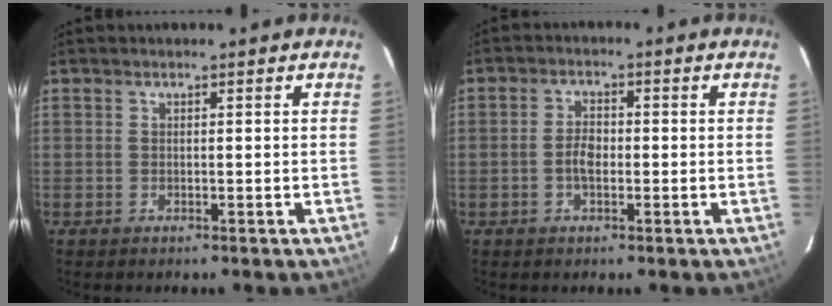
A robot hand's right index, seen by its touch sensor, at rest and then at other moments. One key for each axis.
{"total": 3.3, "fx": -0.7, "fy": 1.8, "fz": 2.7, "tx": -0.052, "ty": 0.008, "tz": -0.012}